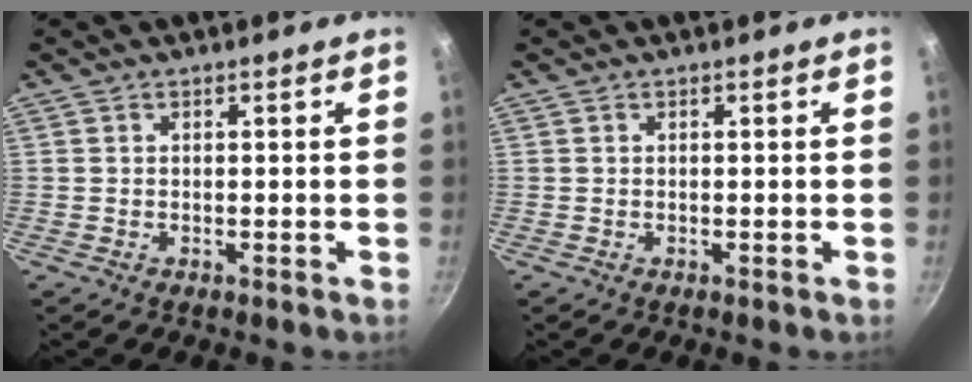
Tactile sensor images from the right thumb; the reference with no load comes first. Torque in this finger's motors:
{"motor_torque": [-0.09, 0.08, 0.00, 0.00, 0.00]}